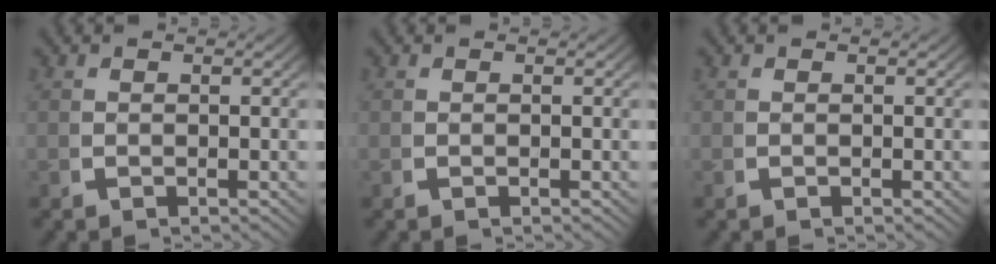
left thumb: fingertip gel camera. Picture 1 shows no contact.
{"total": 0.0}
{"total": 0.0}